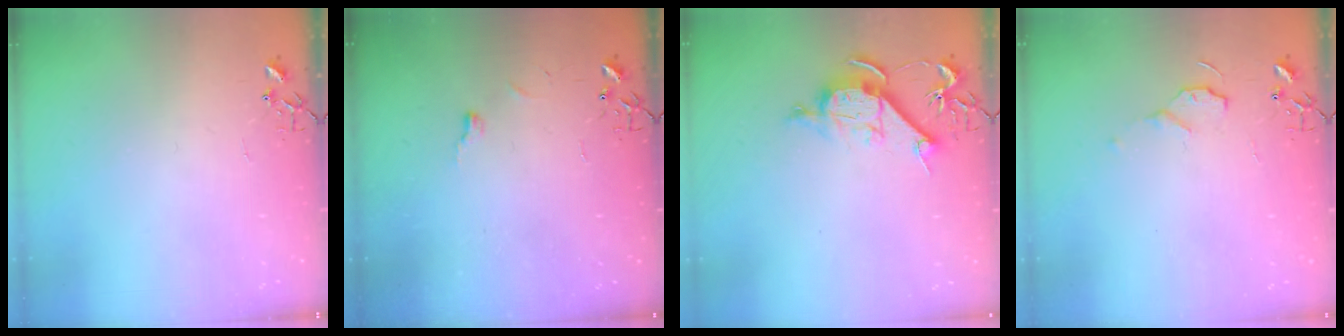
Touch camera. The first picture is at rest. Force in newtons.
{"total": 3.8, "press": 3.8, "slide": 0.5}
{"total": 10.4, "press": 10.4, "slide": 1.2}
{"total": 7.0, "press": 6.9, "slide": 0.8}